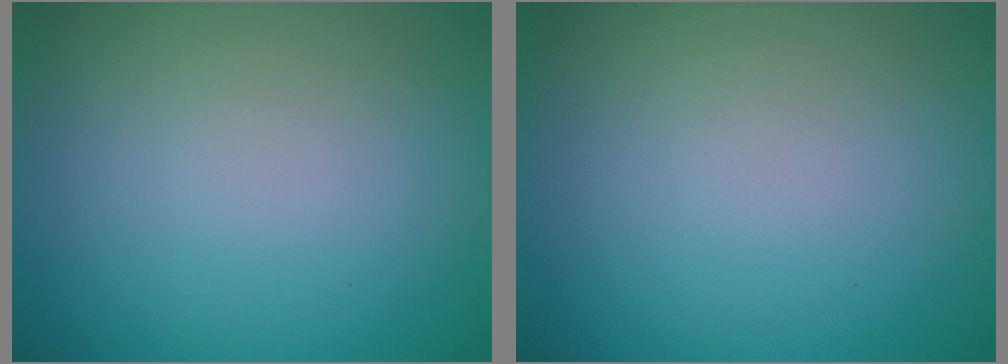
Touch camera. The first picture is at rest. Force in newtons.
{"total": 0.0}